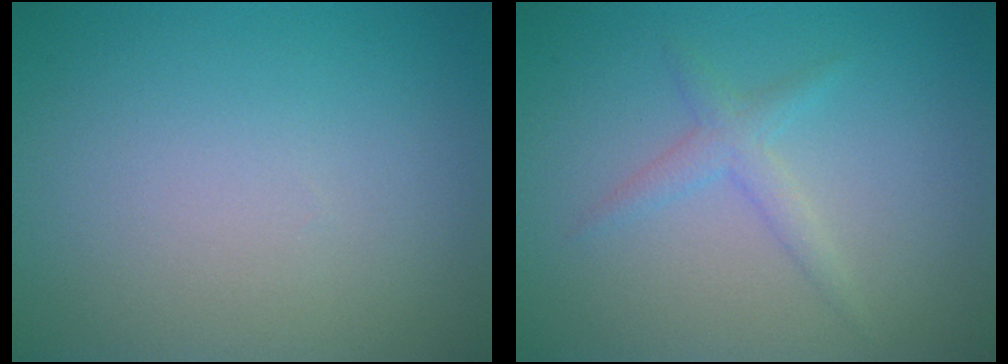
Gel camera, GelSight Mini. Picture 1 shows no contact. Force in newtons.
{"total": 1.7, "press": 1.7, "slide": 0.1}